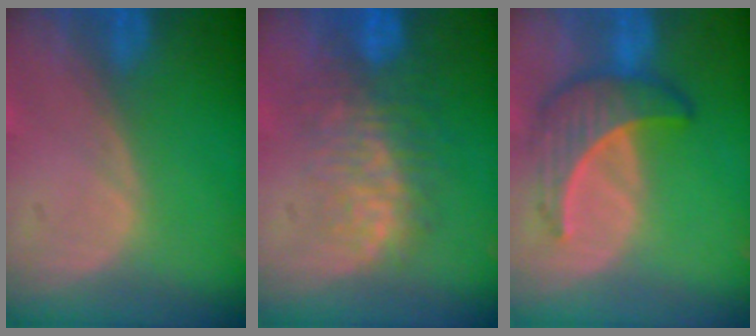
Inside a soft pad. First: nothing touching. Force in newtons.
{"total": 8.9, "press": 7.9, "slide": 4.2}
{"total": 6.6, "press": 6.5, "slide": 1.2}